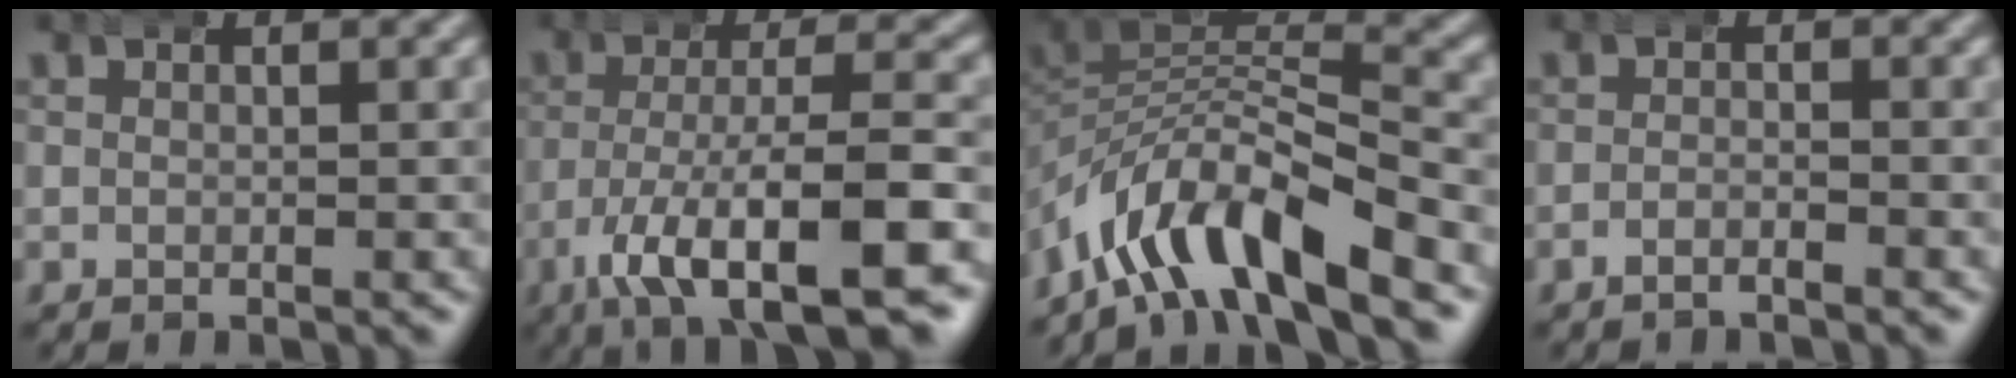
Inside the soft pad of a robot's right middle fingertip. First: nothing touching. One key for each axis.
{"total": 10.2, "fx": -4.8, "fy": 4.0, "fz": 8.0, "tx": -0.148, "ty": -0.030, "tz": -0.060}
{"total": 10.0, "fx": -4.8, "fy": 6.1, "fz": 6.3, "tx": -0.123, "ty": -0.036, "tz": -0.069}
{"total": 1.7, "fx": -1.7, "fy": -0.2, "fz": 0.5, "tx": -0.003, "ty": -0.001, "tz": -0.032}